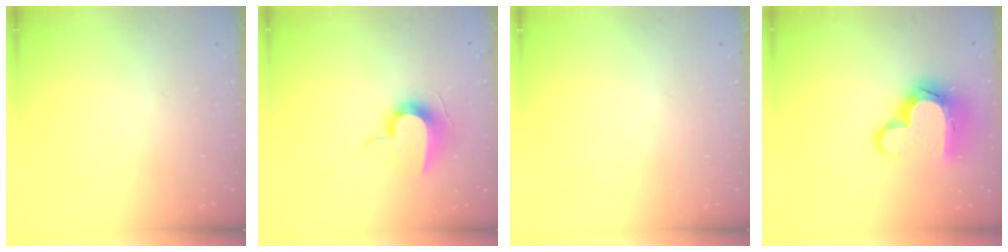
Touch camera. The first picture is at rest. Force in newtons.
{"total": 10.8, "press": 10.8, "slide": 0.2}
{"total": 0.0}
{"total": 15.6, "press": 15.5, "slide": 1.3}